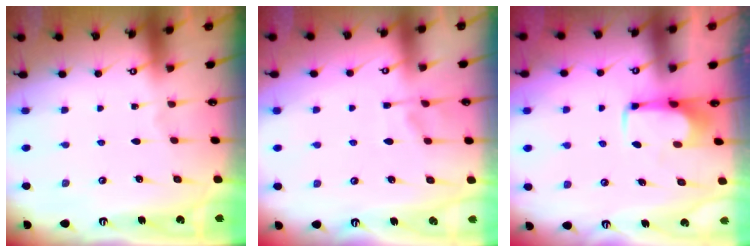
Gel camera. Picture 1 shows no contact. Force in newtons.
{"total": 1.2, "press": 0.1, "slide": 1.2}
{"total": 2.2, "press": 2.1, "slide": 0.4}